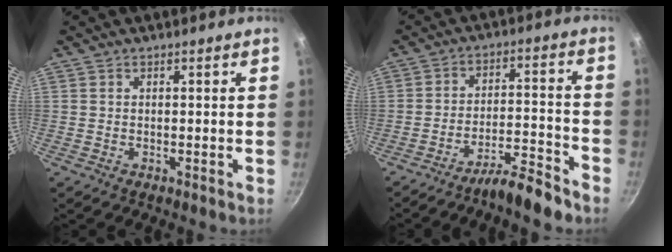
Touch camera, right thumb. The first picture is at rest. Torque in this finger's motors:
{"motor_torque": [2.26, 0.55, -0.04, -0.15, 0.00]}